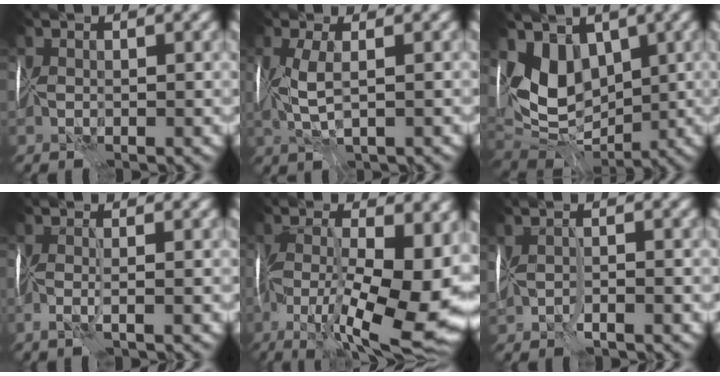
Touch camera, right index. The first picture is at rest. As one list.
[{"total": 2.8, "force": [-0.3, 0.1, 2.7], "torque": [-0.065, -0.001, -0.005]}, {"total": 6.2, "force": [1.6, 4.2, 4.2], "torque": [-0.075, -0.021, 0.029]}, {"total": 1.5, "force": [-0.7, -1.4, 0.3], "torque": [-0.006, -0.006, -0.016]}, {"total": 15.1, "force": [-3.6, 4.5, 14.0], "torque": [-0.211, -0.028, -0.048]}, {"total": 1.2, "force": [-0.9, -0.6, 0.6], "torque": [-0.013, -0.007, -0.016]}]